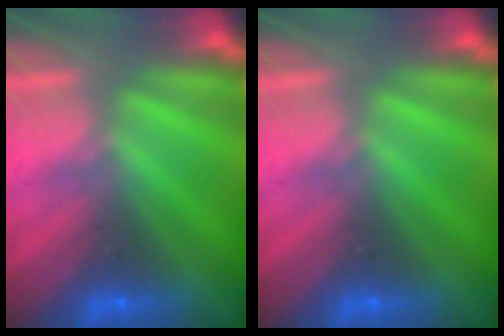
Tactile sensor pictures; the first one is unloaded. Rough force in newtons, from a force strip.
{"total": 0.0}